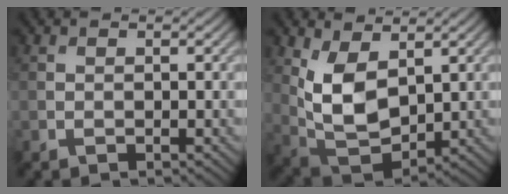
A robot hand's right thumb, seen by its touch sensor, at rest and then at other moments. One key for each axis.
{"total": 8.4, "fx": 2.7, "fy": 4.6, "fz": 6.5, "tx": -0.155, "ty": -0.008, "tz": 0.053}